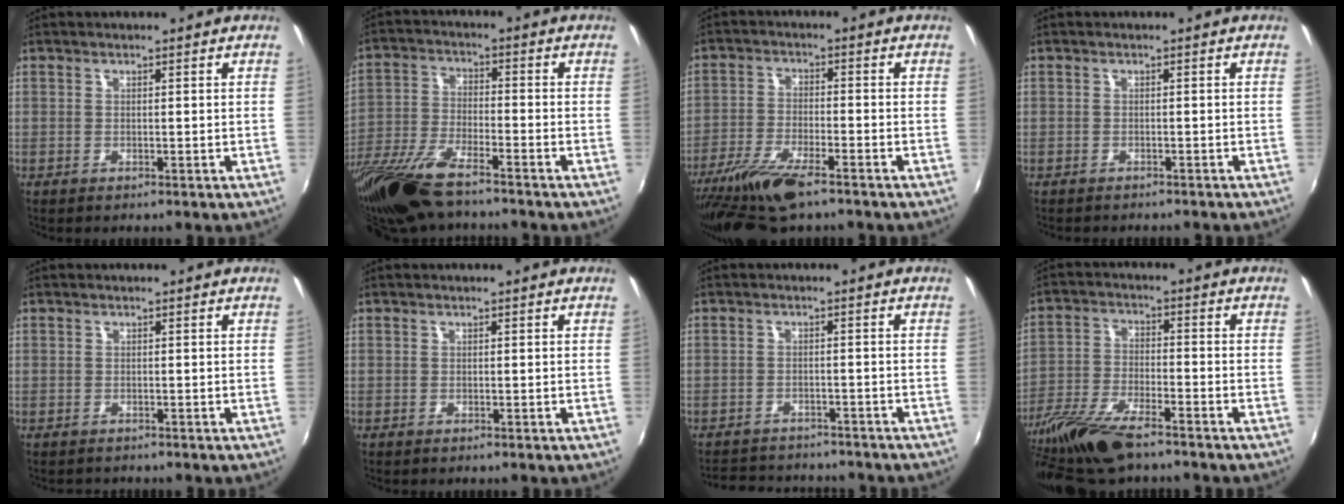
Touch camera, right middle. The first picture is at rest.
{"total": 16.2, "force": [-12.7, 3.4, 9.5], "torque": [-0.207, -0.042, -0.242]}
{"total": 12.7, "force": [-9.2, 3.0, 8.1], "torque": [-0.178, -0.038, -0.172]}
{"total": 1.8, "force": [-1.6, 0.8, 0.3], "torque": [-0.010, 0.001, -0.024]}
{"total": 0.8, "force": [-0.7, 0.5, -0.1], "torque": [0.000, 0.002, -0.010]}
{"total": 0.0}
{"total": 10.9, "force": [-9.8, 3.3, 3.5], "torque": [-0.081, -0.002, -0.133]}
{"total": 14.0, "force": [-10.8, 3.4, 8.3], "torque": [-0.185, -0.034, -0.208]}